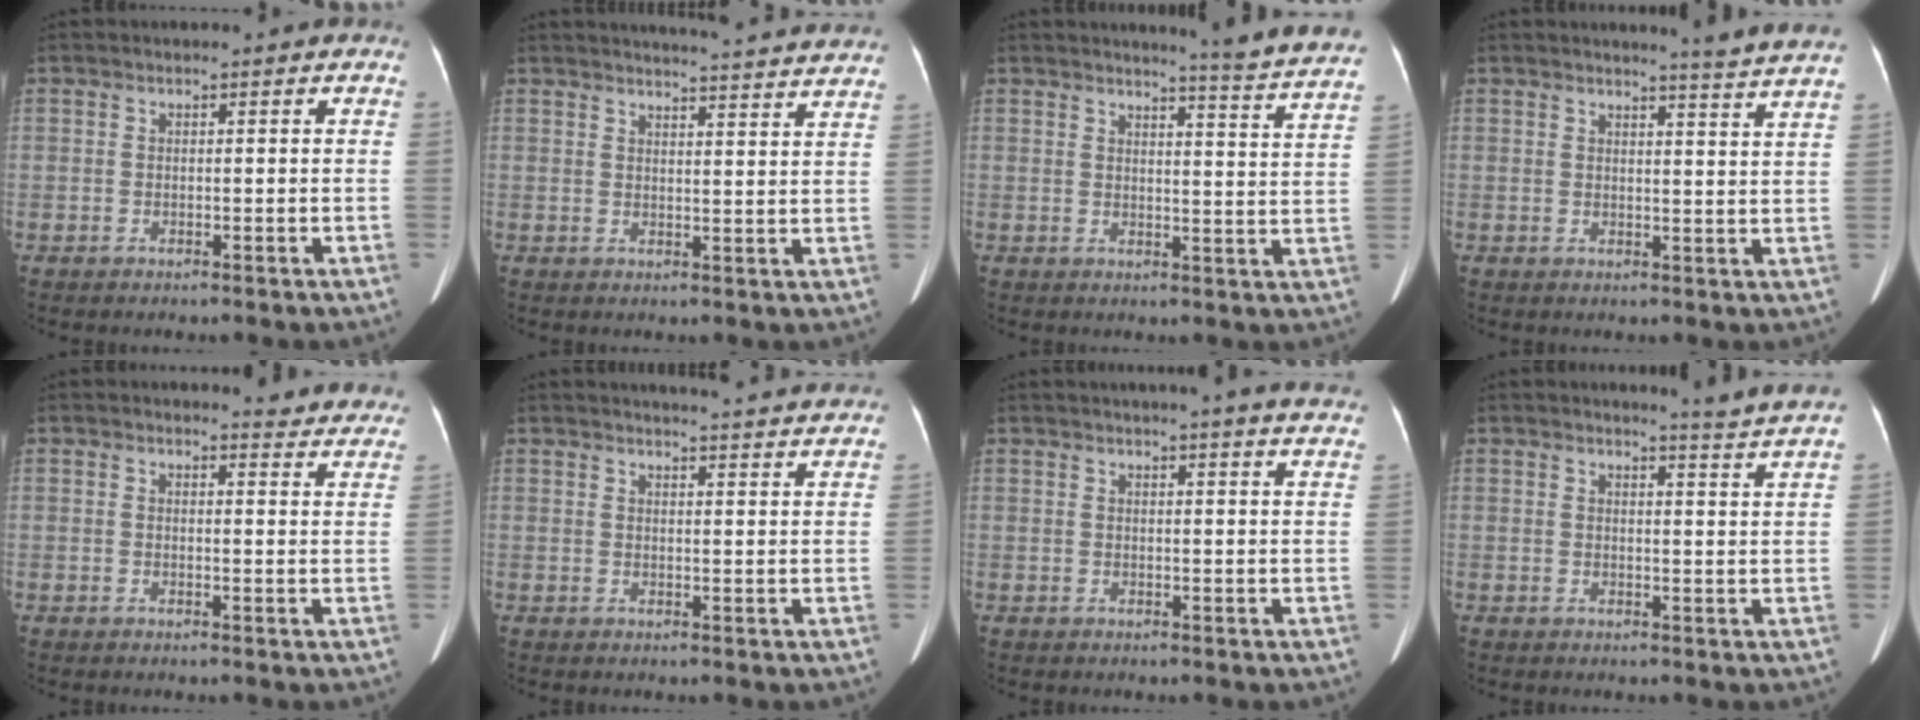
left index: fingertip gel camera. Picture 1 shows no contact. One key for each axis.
{"total": 19.2, "fx": 18.4, "fy": 0.6, "fz": 5.3, "tx": -0.067, "ty": -0.028, "tz": 0.213}
{"total": 12.1, "fx": 11.6, "fy": -1.4, "fz": 3.0, "tx": -0.039, "ty": -0.074, "tz": 0.117}
{"total": 7.4, "fx": 7.0, "fy": -1.6, "fz": 1.9, "tx": -0.033, "ty": -0.034, "tz": 0.067}
{"total": 8.3, "fx": 8.1, "fy": 1.4, "fz": 0.8, "tx": 0.016, "ty": -0.027, "tz": 0.062}
{"total": 16.9, "fx": 16.3, "fy": 0.7, "fz": 4.7, "tx": -0.054, "ty": -0.021, "tz": 0.183}
{"total": 16.8, "fx": 15.4, "fy": 0.3, "fz": 6.7, "tx": -0.088, "ty": -0.021, "tz": 0.171}
{"total": 6.5, "fx": 6.1, "fy": -1.8, "fz": 1.0, "tx": -0.029, "ty": -0.040, "tz": 0.061}